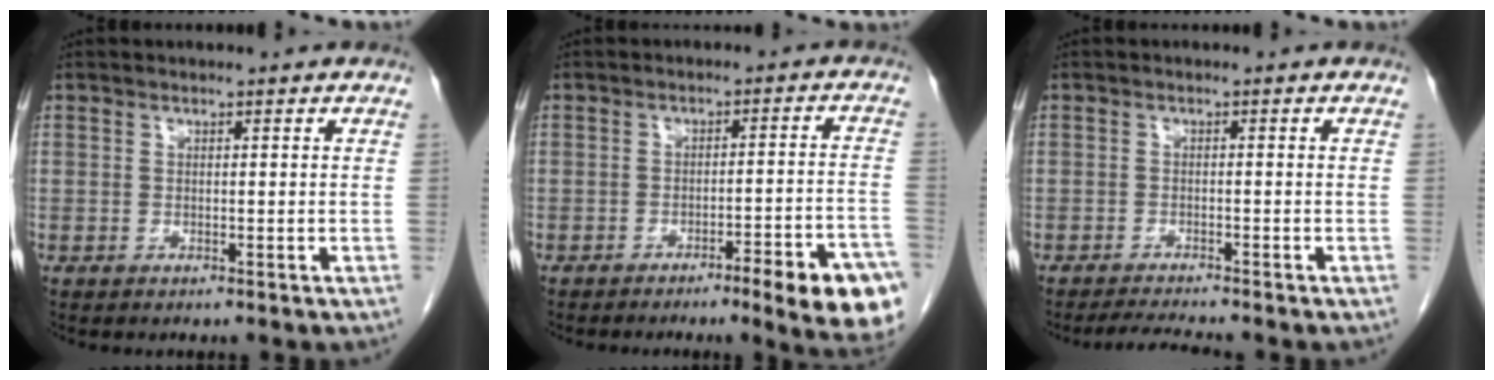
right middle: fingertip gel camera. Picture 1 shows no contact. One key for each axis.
{"total": 11.6, "fx": -7.1, "fy": 0.8, "fz": 9.1, "tx": -0.067, "ty": 0.013, "tz": -0.089}
{"total": 3.1, "fx": -2.9, "fy": -0.7, "fz": 0.9, "tx": -0.020, "ty": -0.016, "tz": -0.051}